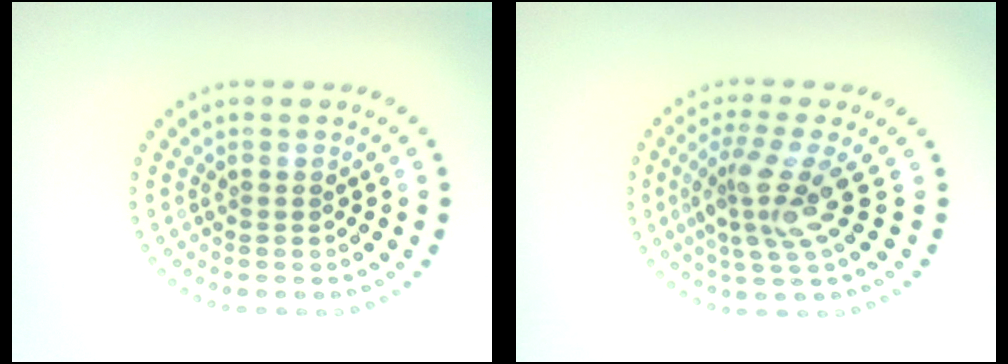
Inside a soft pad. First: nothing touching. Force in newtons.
{"total": 4.0, "press": 3.1, "slide": 2.5}